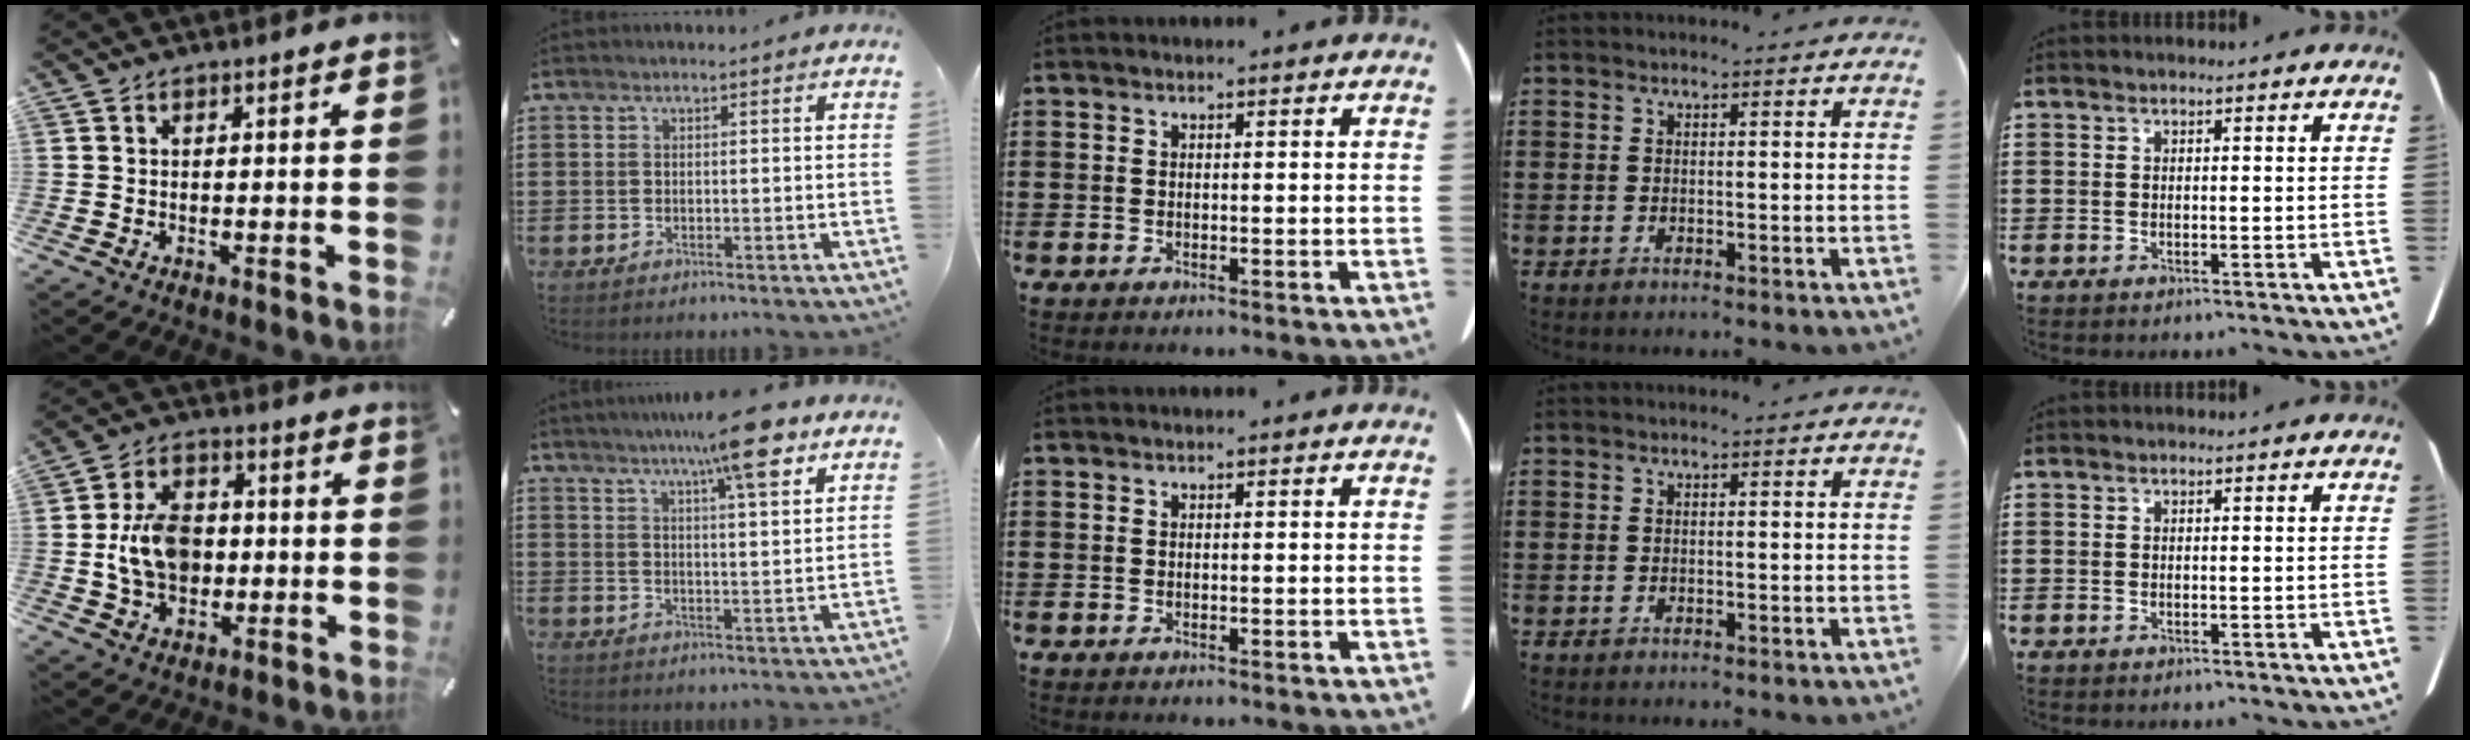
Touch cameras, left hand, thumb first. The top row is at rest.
{"thumb": {"total": 10.8, "force": [-0.7, 8.2, 6.9], "torque": [-0.127, 0.008, -0.013]}, "index": {"total": 10.1, "force": [7.0, 1.3, 7.2], "torque": [-0.115, -0.020, 0.113]}}